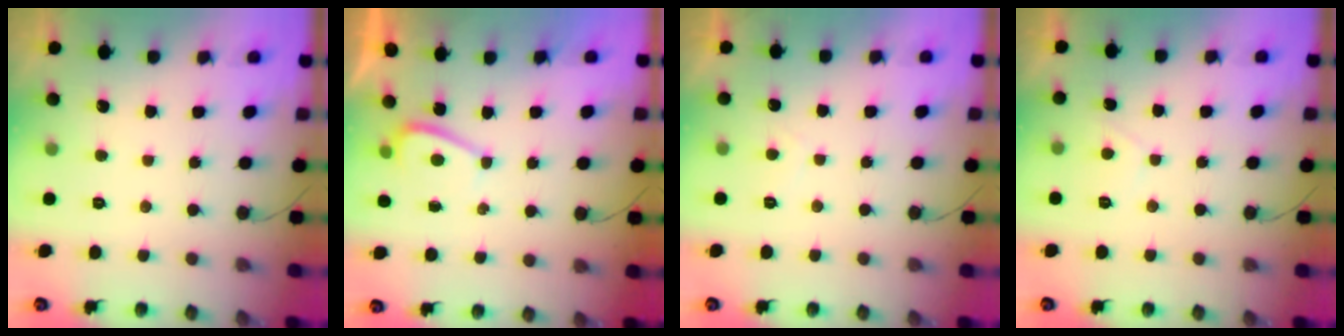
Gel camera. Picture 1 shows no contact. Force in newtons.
{"total": 1.4, "press": 1.3, "slide": 0.5}
{"total": 0.7, "press": 0.5, "slide": 0.5}
{"total": 1.5, "press": 1.4, "slide": 0.5}